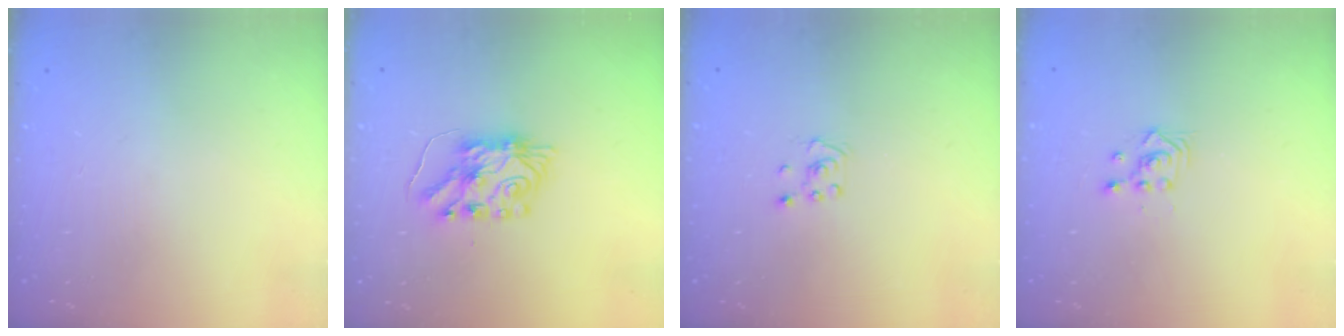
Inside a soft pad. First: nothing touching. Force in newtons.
{"total": 7.8, "press": 7.7, "slide": 0.6}
{"total": 2.8, "press": 2.8, "slide": 0.3}
{"total": 2.3, "press": 2.3, "slide": 0.3}